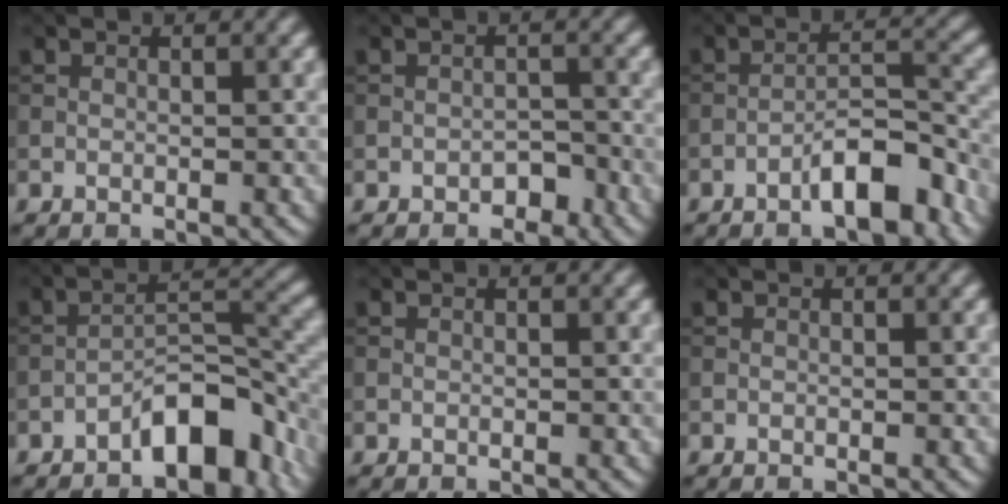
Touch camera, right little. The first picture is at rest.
{"total": 1.8, "force": [-1.2, 1.0, 0.9], "torque": [-0.009, 0.003, -0.020]}
{"total": 5.5, "force": [-3.5, 1.5, 3.9], "torque": [-0.057, 0.016, -0.059]}
{"total": 6.6, "force": [-4.3, 2.2, 4.5], "torque": [-0.062, 0.018, -0.074]}
{"total": 0.0}
{"total": 0.0}